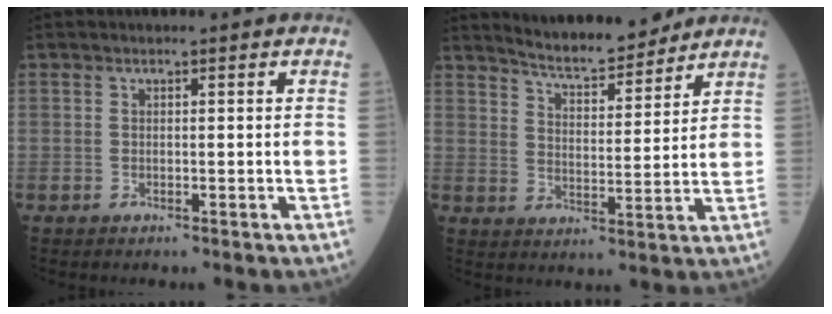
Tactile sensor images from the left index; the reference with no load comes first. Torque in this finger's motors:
{"motor_torque": [-0.05, -0.28, 0.17, 0.03]}